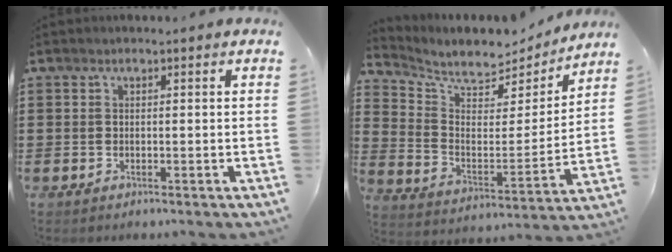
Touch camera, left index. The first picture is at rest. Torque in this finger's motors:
{"motor_torque": [1.46, -0.67, 0.08, 0.05]}